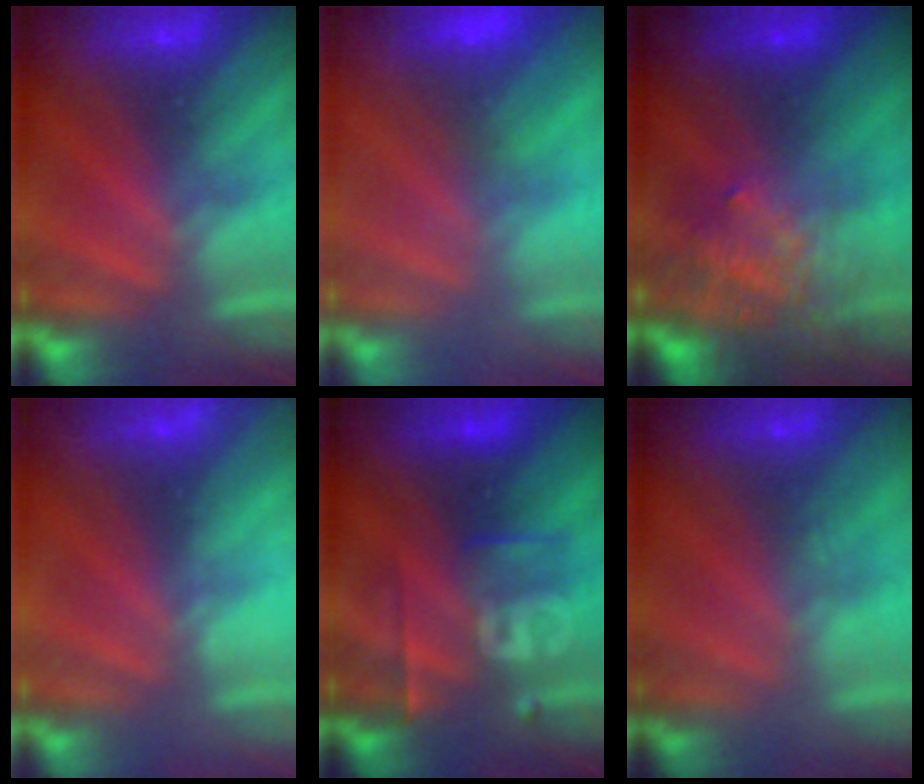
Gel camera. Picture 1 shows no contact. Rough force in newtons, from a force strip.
{"total": 7.4}
{"total": 7.3}
{"total": 2.4}
{"total": 2.4}
{"total": 1.8}